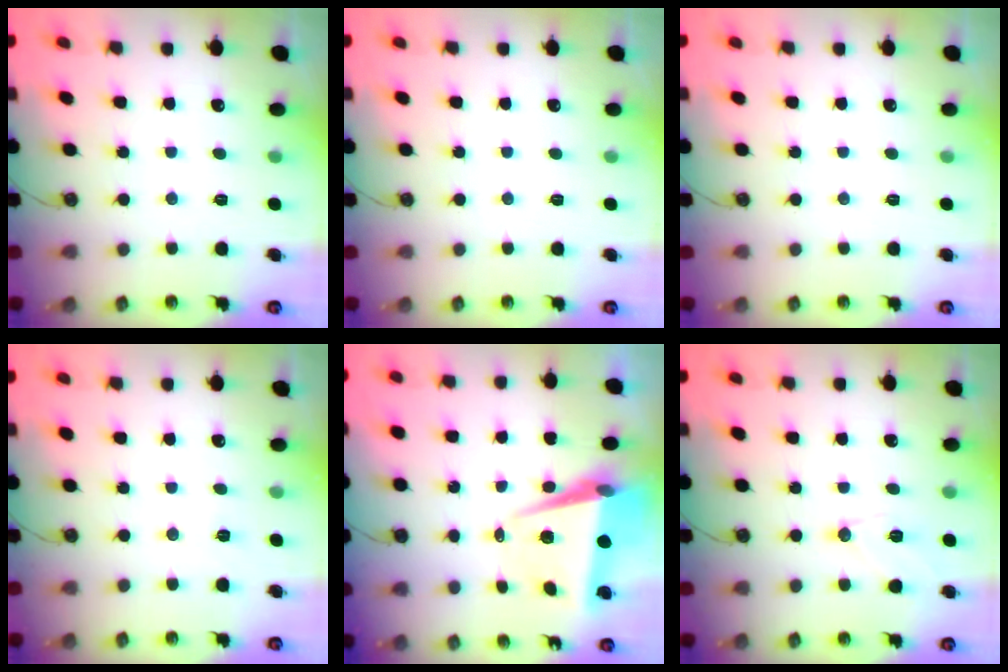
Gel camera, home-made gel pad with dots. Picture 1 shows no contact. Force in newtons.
{"total": 0.0}
{"total": 0.0}
{"total": 5.9, "press": 4.0, "slide": 4.4}
{"total": 8.4, "press": 7.2, "slide": 4.4}
{"total": 10.0, "press": 10.0, "slide": 0.8}